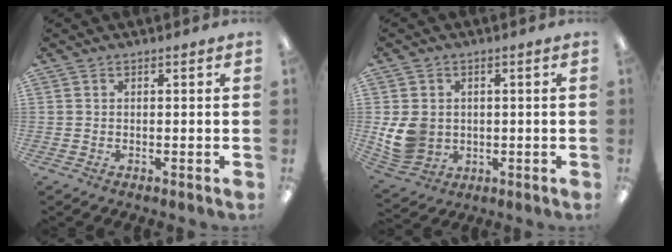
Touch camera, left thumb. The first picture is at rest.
{"total": 9.0, "force": [-0.1, 7.9, 4.4], "torque": [-0.101, 0.011, 0.003]}